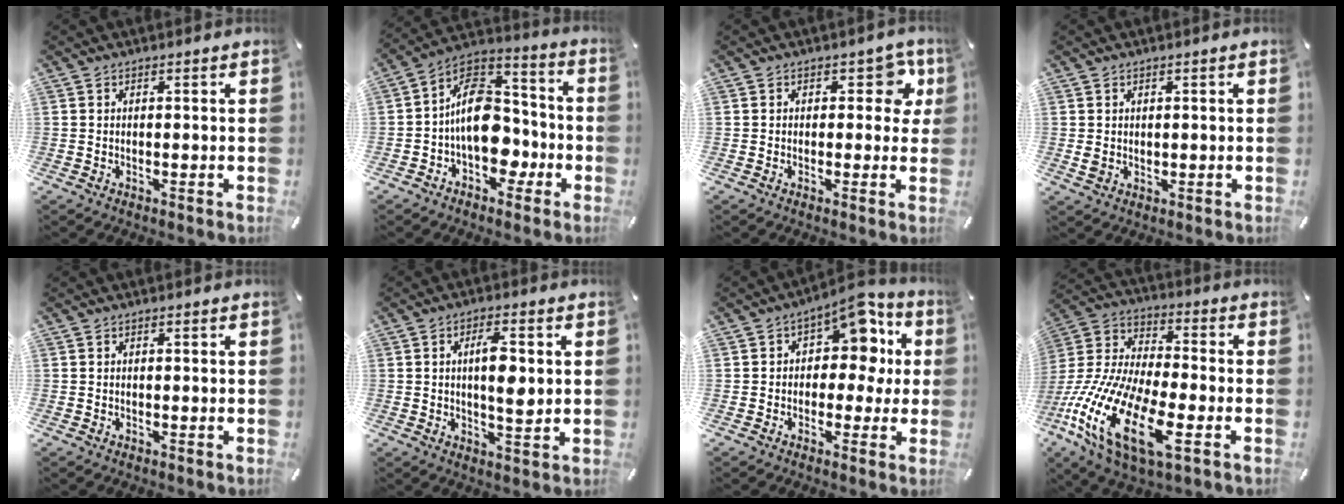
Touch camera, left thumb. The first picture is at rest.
{"total": 15.1, "force": [-2.5, 11.3, 9.7], "torque": [-0.154, 0.003, -0.045]}
{"total": 7.1, "force": [2.3, 4.7, 4.9], "torque": [-0.036, -0.006, 0.031]}
{"total": 1.9, "force": [0.4, 1.7, 0.7], "torque": [-0.008, -0.002, 0.007]}
{"total": 0.0}
{"total": 7.9, "force": [1.1, 3.1, 7.2], "torque": [-0.121, -0.006, 0.012]}
{"total": 10.5, "force": [4.5, 7.1, 6.3], "torque": [-0.074, -0.037, 0.074]}
{"total": 22.7, "force": [-9.3, 9.6, 18.3], "torque": [-0.402, 0.024, -0.163]}